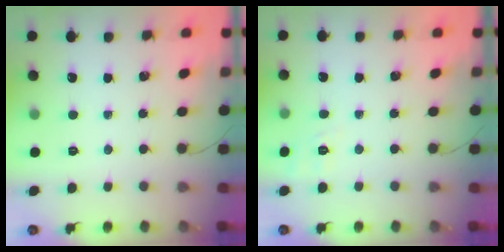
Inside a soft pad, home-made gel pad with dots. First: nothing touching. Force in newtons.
{"total": 2.0, "press": 0.7, "slide": 1.9}